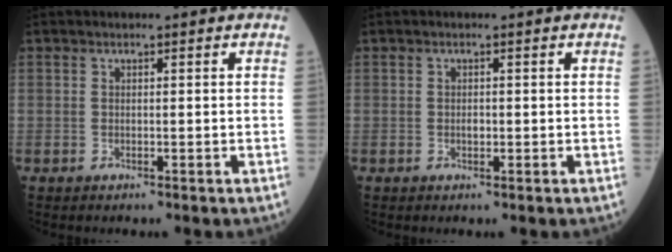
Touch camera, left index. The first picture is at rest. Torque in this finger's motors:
{"motor_torque": [0.36, 0.11, 0.00, 0.00]}